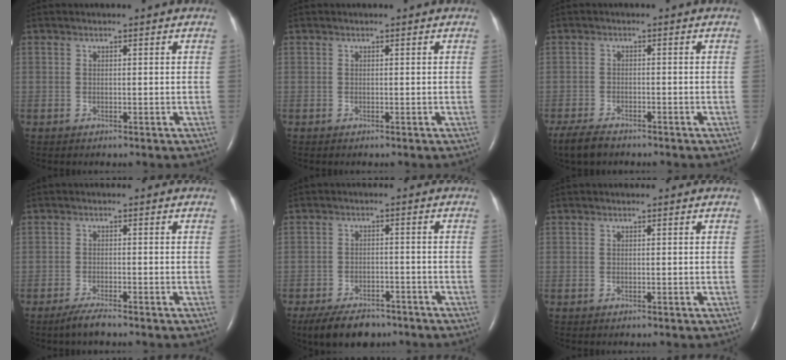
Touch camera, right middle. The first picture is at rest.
{"total": 0.0}
{"total": 4.4, "force": [-3.7, 1.2, 2.1], "torque": [-0.046, -0.012, -0.065]}
{"total": 2.4, "force": [-1.9, -0.2, 1.4], "torque": [-0.038, -0.007, -0.040]}
{"total": 7.6, "force": [-6.0, 3.3, 3.4], "torque": [-0.057, -0.004, -0.096]}
{"total": 0.0}